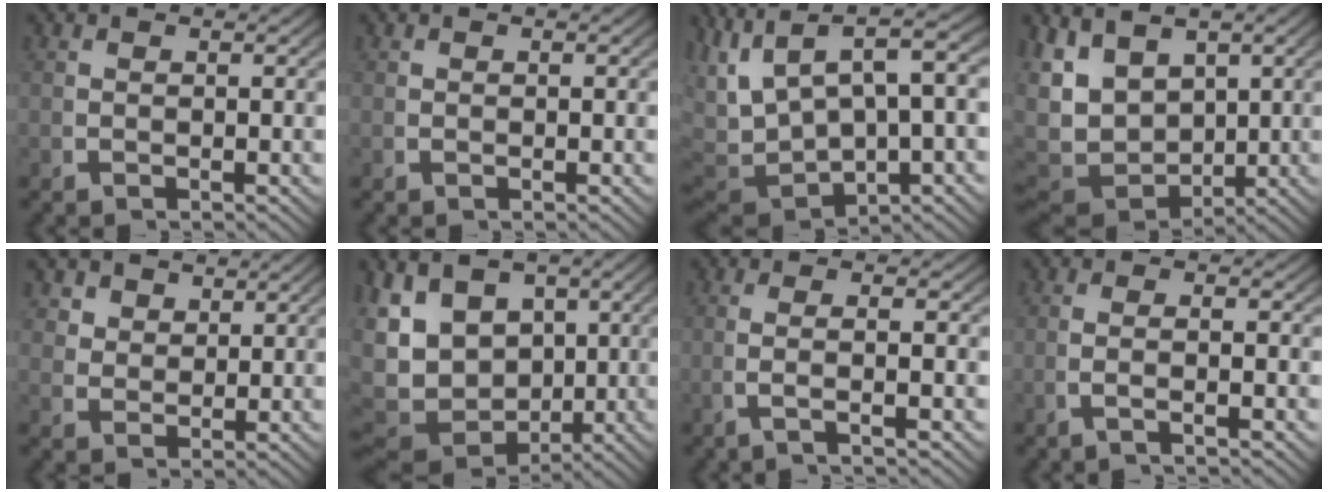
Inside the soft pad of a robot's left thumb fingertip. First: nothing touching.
{"total": 0.0}
{"total": 11.3, "force": [1.3, 6.7, 9.0], "torque": [-0.185, -0.028, 0.049]}
{"total": 10.2, "force": [0.6, 7.8, 6.6], "torque": [-0.163, -0.030, 0.024]}
{"total": 3.1, "force": [2.3, 1.8, 1.1], "torque": [-0.019, -0.010, 0.050]}
{"total": 12.8, "force": [0.1, 9.8, 8.2], "torque": [-0.184, -0.043, 0.016]}
{"total": 3.0, "force": [-0.4, -0.2, 3.0], "torque": [-0.069, 0.002, -0.009]}
{"total": 2.1, "force": [-0.6, -0.2, 2.0], "torque": [-0.049, 0.003, -0.012]}